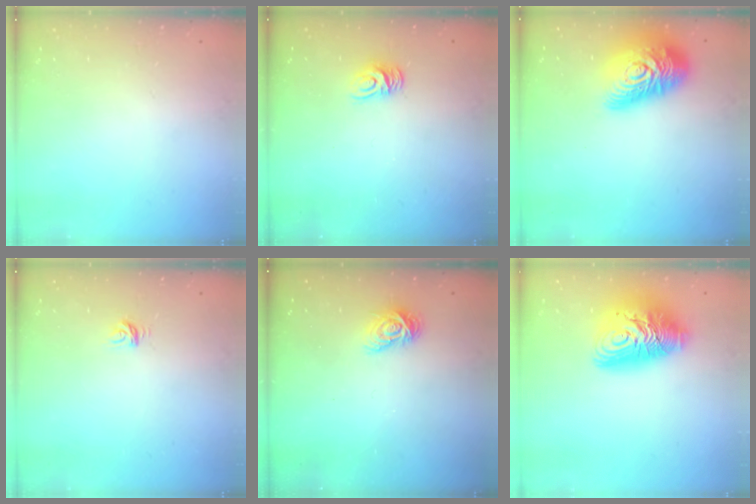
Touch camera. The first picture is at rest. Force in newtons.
{"total": 6.3, "press": 6.3, "slide": 0.2}
{"total": 22.1, "press": 22.0, "slide": 1.3}
{"total": 3.2, "press": 3.2, "slide": 0.2}
{"total": 7.5, "press": 7.5, "slide": 0.3}
{"total": 14.9, "press": 14.8, "slide": 1.4}